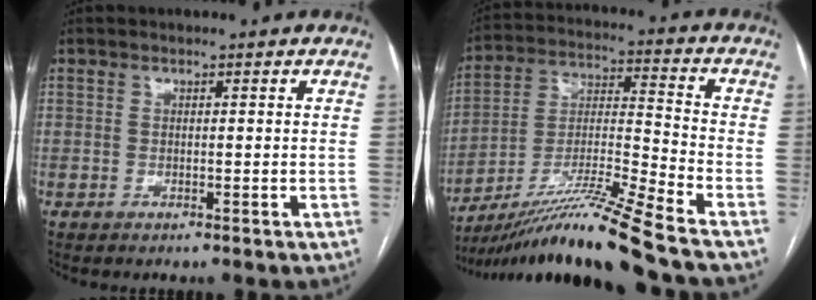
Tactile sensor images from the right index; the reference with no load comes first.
{"total": 17.0, "force": [-13.4, -2.9, 10.1], "torque": [-0.198, -0.014, -0.240]}